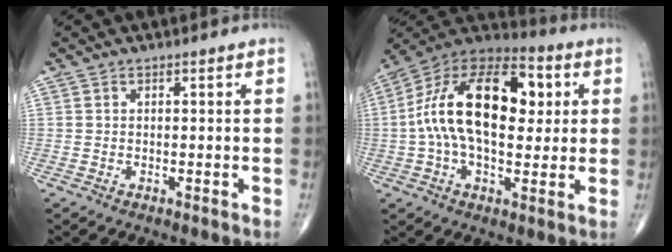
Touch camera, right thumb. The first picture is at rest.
{"total": 22.8, "force": [3.1, 12.6, 18.7], "torque": [-0.314, 0.024, 0.040]}